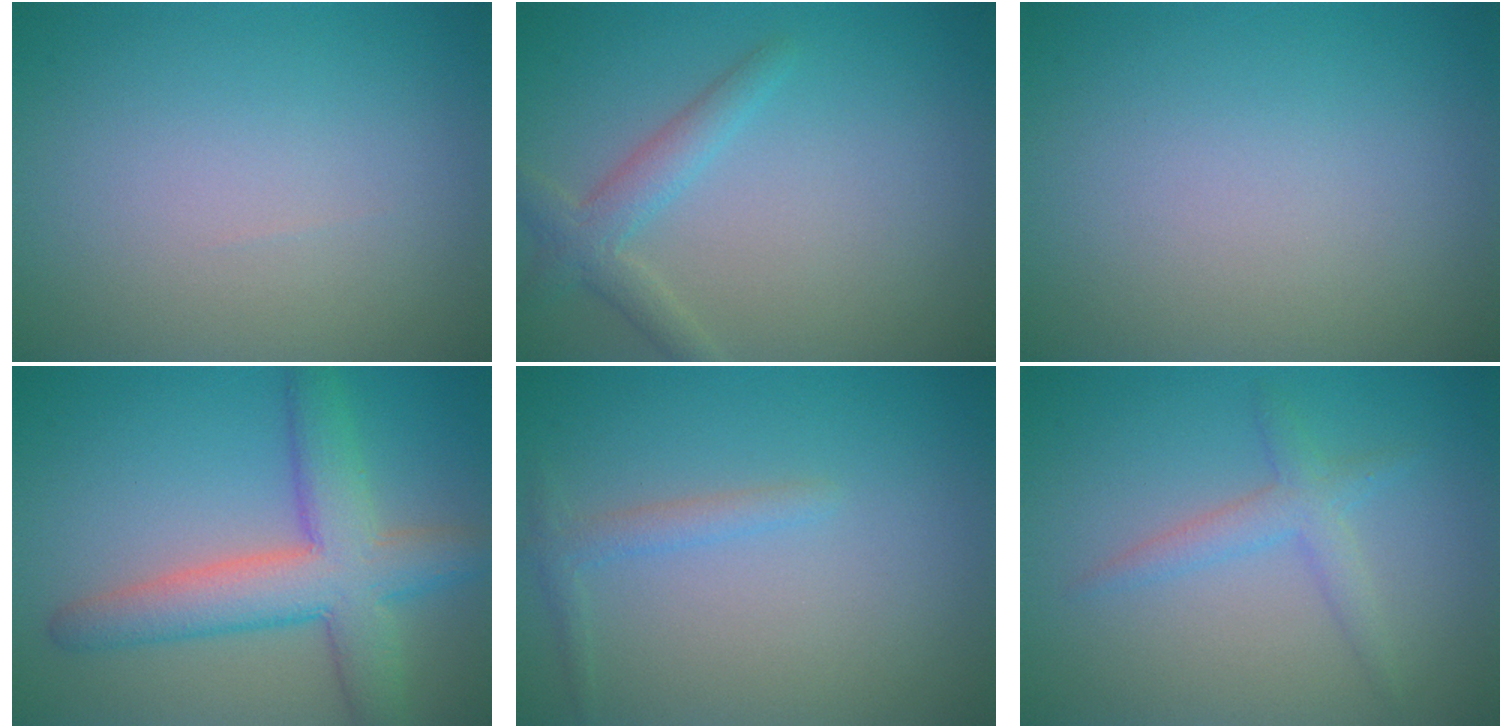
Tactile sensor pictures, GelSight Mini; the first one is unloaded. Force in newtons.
{"total": 2.5, "press": 2.5, "slide": 0.1}
{"total": 0.0}
{"total": 7.0, "press": 7.0, "slide": 0.4}
{"total": 1.3, "press": 1.3, "slide": 0.1}
{"total": 2.2, "press": 2.2, "slide": 0.2}